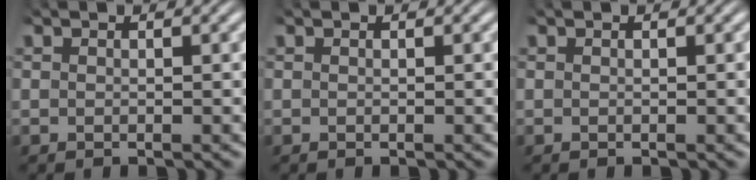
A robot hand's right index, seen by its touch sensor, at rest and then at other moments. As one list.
[{"total": 0.0}, {"total": 0.0}]